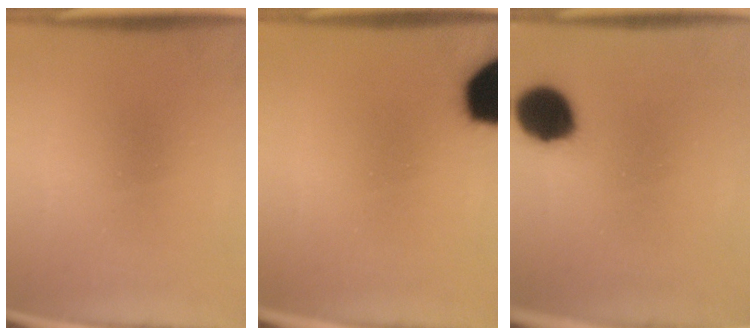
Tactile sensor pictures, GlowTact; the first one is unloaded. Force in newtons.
{"total": 16.5}
{"total": 11.0}